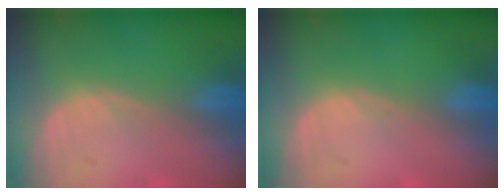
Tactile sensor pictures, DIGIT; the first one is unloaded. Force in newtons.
{"total": 0.0}